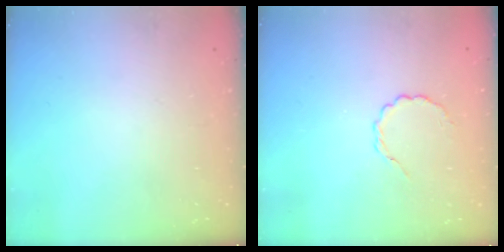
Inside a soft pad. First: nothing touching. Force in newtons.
{"total": 2.9, "press": 2.6, "slide": 1.1}